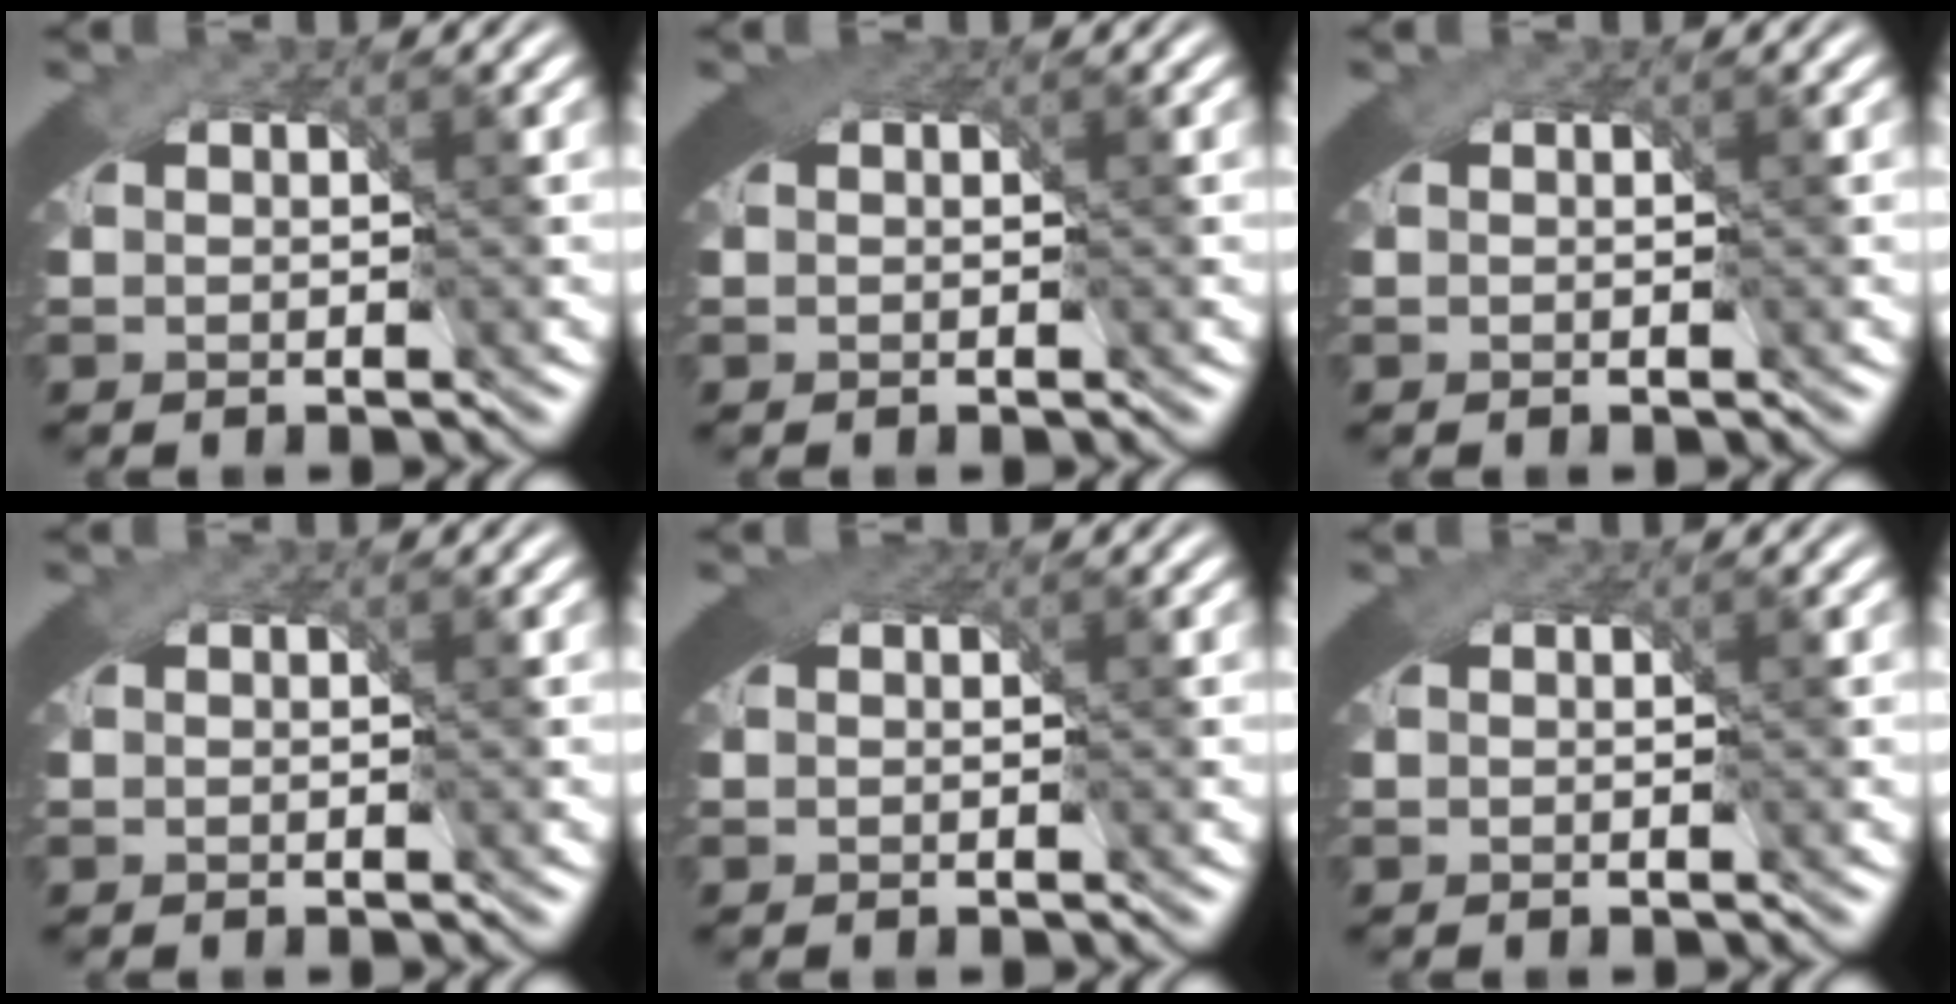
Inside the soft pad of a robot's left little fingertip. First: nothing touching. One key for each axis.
{"total": 0.7, "fx": 0.2, "fy": 0.3, "fz": 0.5, "tx": -0.007, "ty": 0.006, "tz": 0.001}
{"total": 0.0}
{"total": 0.0}
{"total": 0.6, "fx": 0.2, "fy": 0.3, "fz": 0.5, "tx": -0.006, "ty": 0.005, "tz": -0.001}
{"total": 0.0}